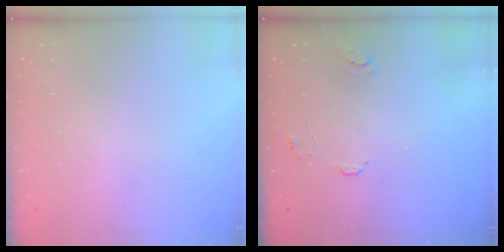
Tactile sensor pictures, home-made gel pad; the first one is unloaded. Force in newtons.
{"total": 6.2, "press": 6.2, "slide": 0.5}